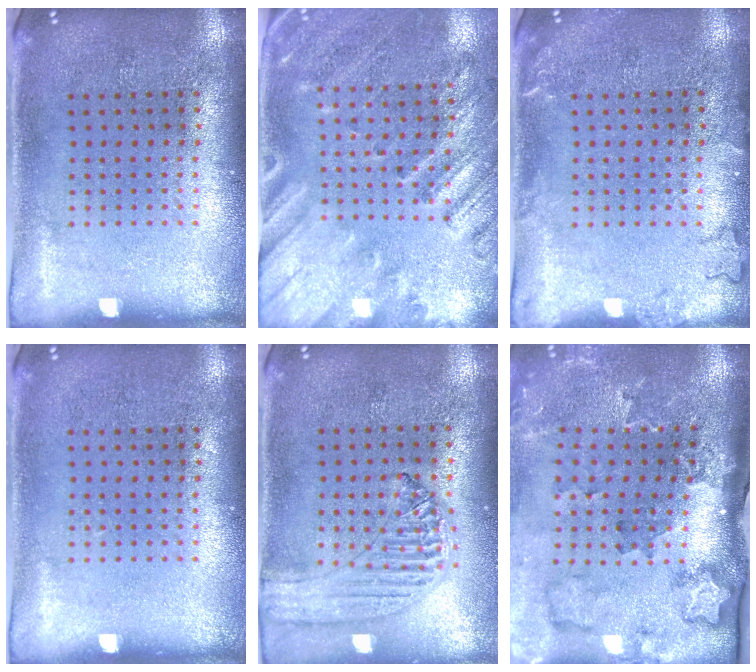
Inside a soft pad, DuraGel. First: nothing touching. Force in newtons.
{"total": 2.4, "press": 2.0, "slide": 1.5}
{"total": 1.6, "press": 1.6, "slide": 0.3}
{"total": 0.0}
{"total": 1.2, "press": 1.2, "slide": 0.1}
{"total": 2.2, "press": 2.0, "slide": 1.0}